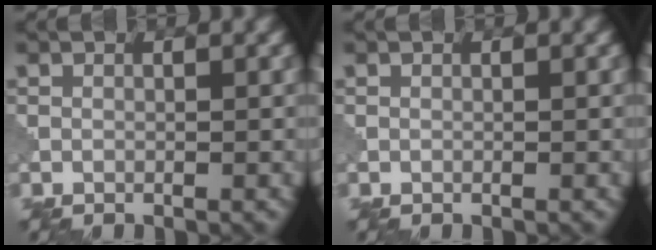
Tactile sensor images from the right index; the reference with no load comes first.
{"total": 0.0}